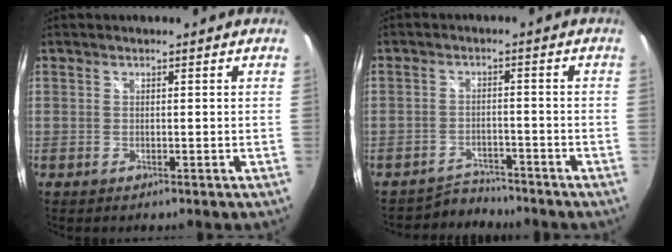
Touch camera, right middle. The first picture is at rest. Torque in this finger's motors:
{"motor_torque": [-0.20, -0.11, -0.05, -0.02]}